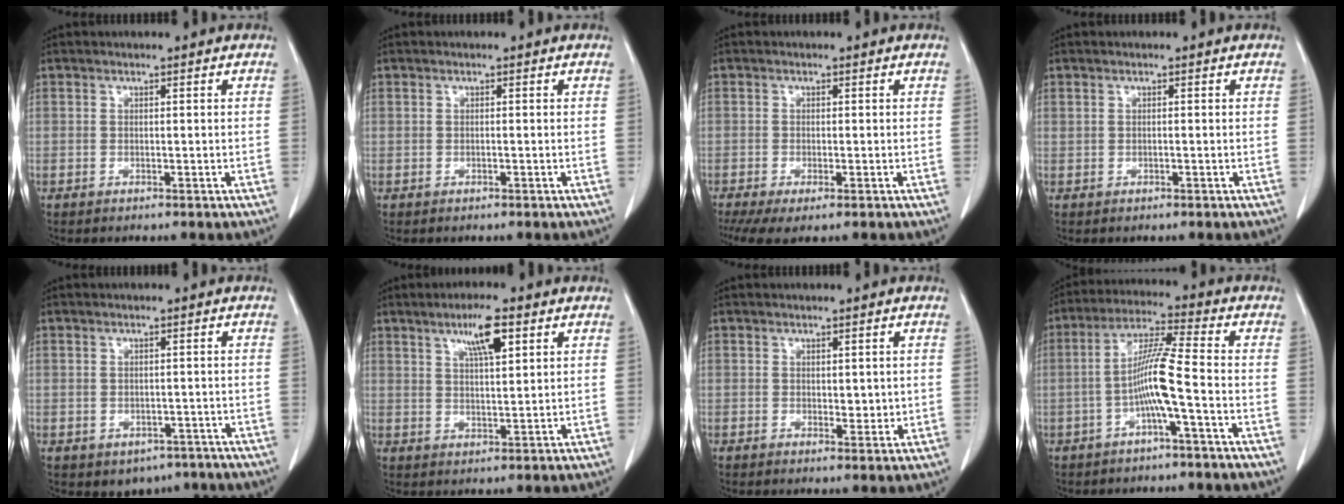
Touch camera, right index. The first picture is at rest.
{"total": 0.0}
{"total": 5.4, "force": [-3.6, 1.3, 3.8], "torque": [-0.064, -0.014, -0.059]}
{"total": 0.0}
{"total": 4.6, "force": [-3.1, 3.3, 1.0], "torque": [-0.001, 0.009, -0.034]}
{"total": 6.2, "force": [3.3, 1.0, 5.2], "torque": [-0.093, 0.003, 0.056]}
{"total": 2.3, "force": [0.3, 1.2, 1.9], "torque": [-0.024, -0.006, 0.008]}
{"total": 7.9, "force": [-2.2, -0.7, 7.6], "torque": [-0.150, 0.014, -0.043]}